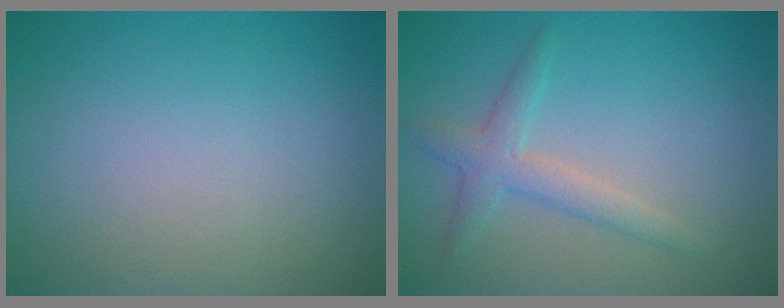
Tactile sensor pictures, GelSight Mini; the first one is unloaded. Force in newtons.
{"total": 2.5, "press": 2.5, "slide": 0.1}